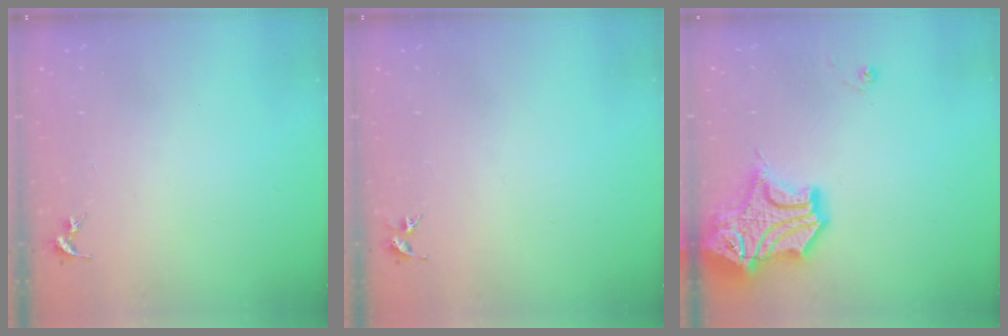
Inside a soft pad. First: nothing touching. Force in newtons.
{"total": 3.4, "press": 3.4, "slide": 0.4}
{"total": 17.1, "press": 16.9, "slide": 2.2}